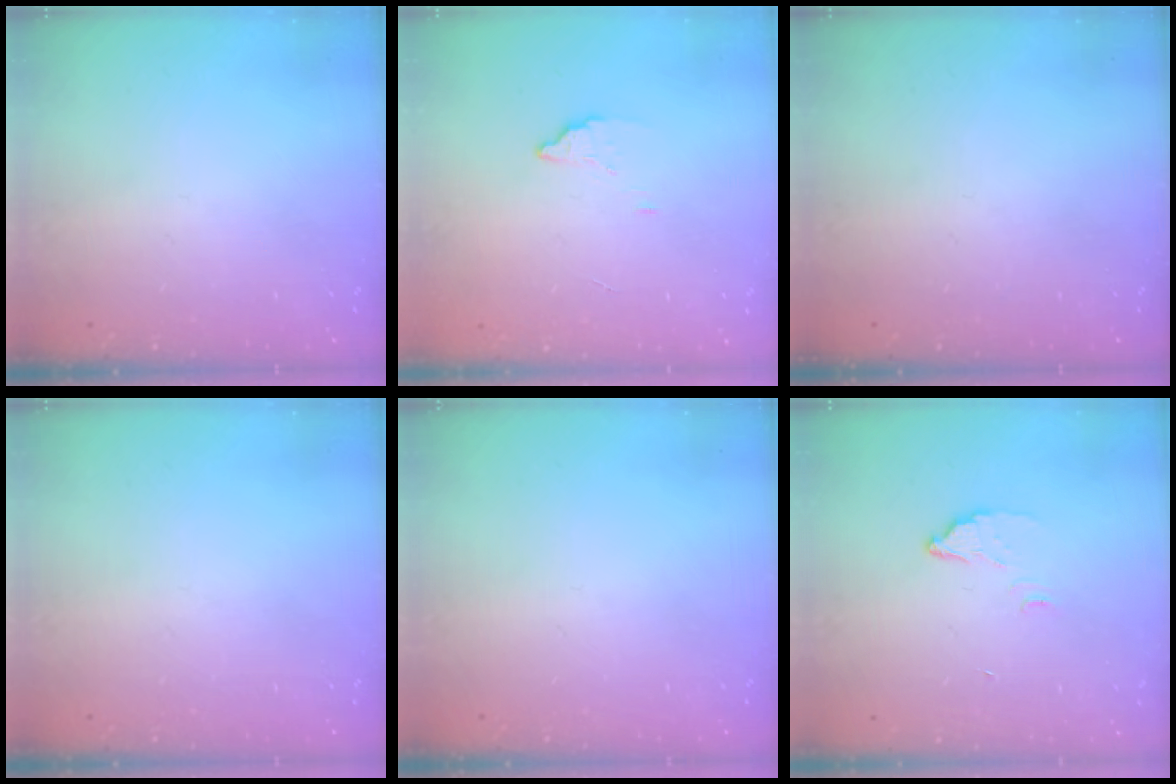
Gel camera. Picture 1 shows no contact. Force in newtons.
{"total": 2.0, "press": 2.0, "slide": 0.1}
{"total": 0.0}
{"total": 0.0}
{"total": 0.0}
{"total": 2.9, "press": 2.9, "slide": 0.4}